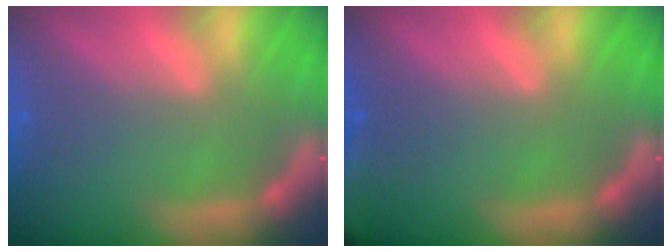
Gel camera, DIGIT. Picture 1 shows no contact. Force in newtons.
{"total": 6.4}